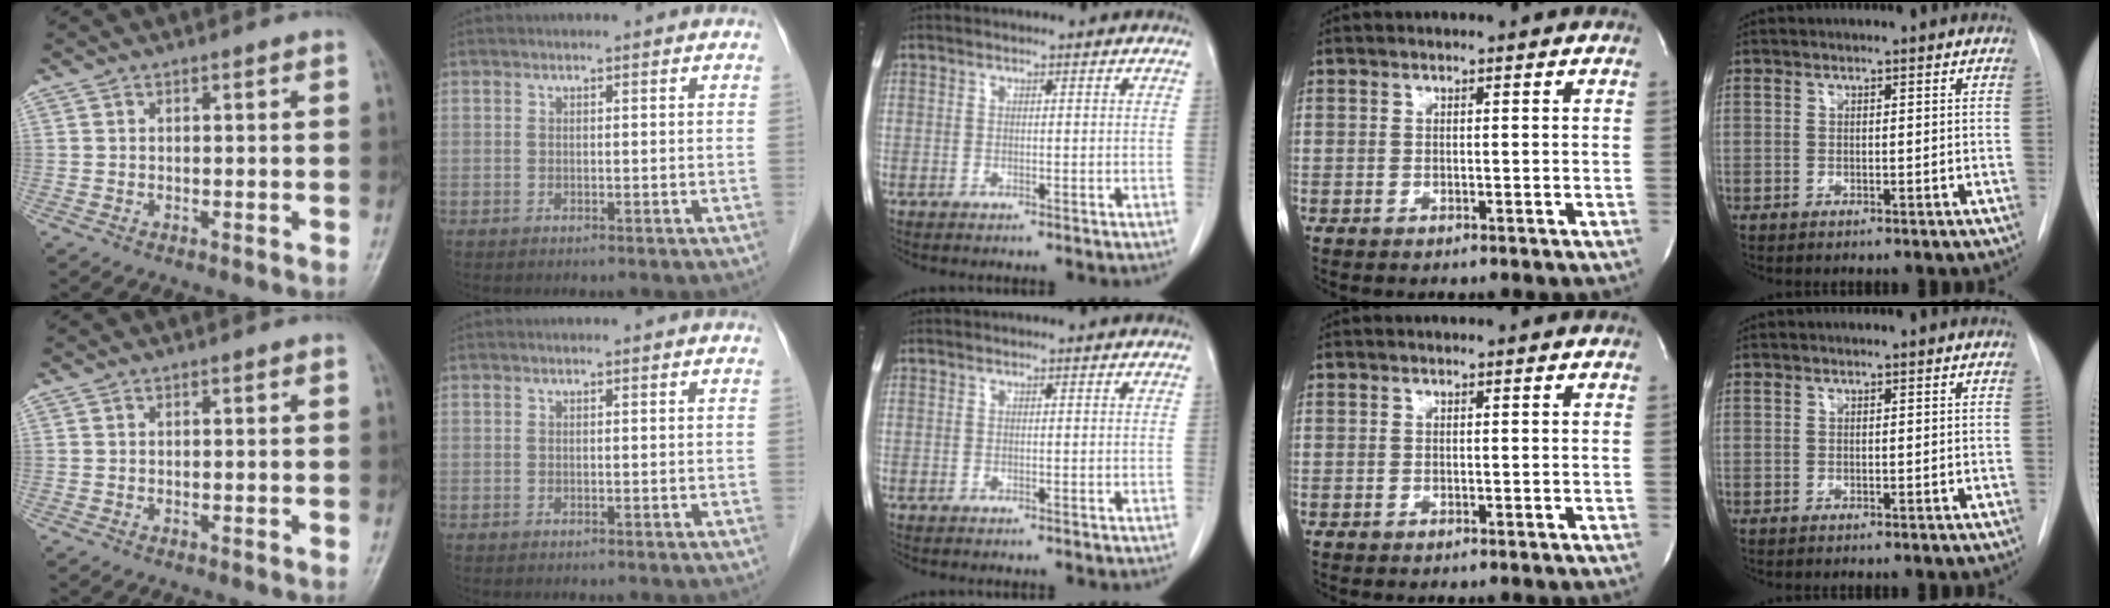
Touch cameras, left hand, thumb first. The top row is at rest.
{}